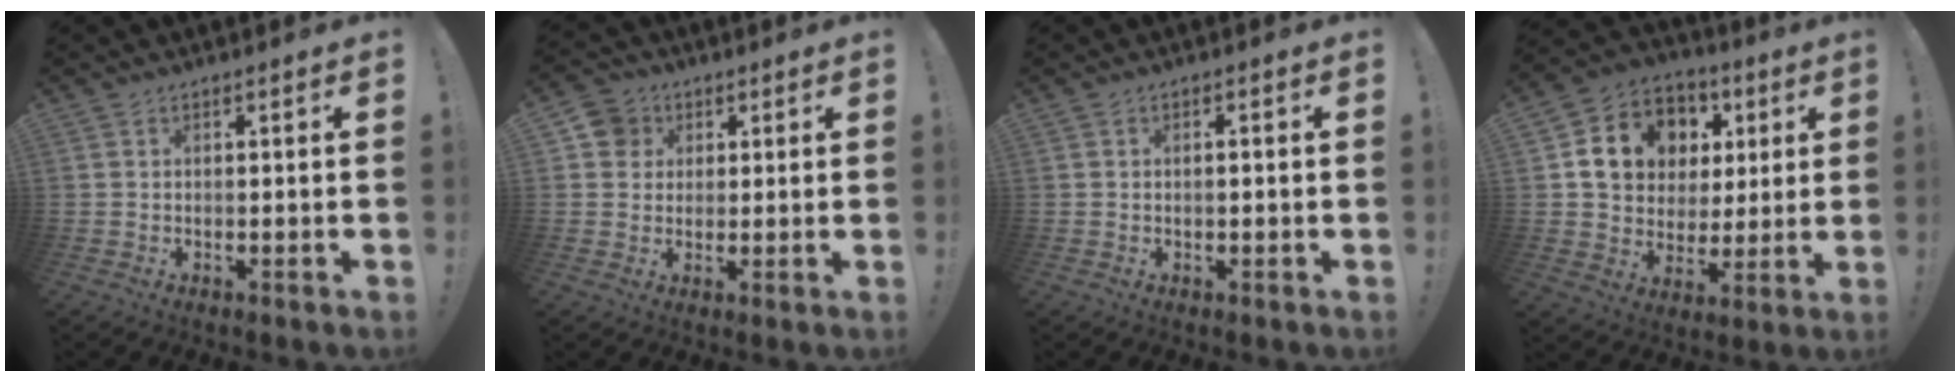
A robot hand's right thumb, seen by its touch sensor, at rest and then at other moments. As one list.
[{"total": 6.4, "force": [2.1, 5.8, 1.6], "torque": [-0.020, -0.005, 0.042]}, {"total": 0.9, "force": [-0.4, 0.2, 0.8], "torque": [-0.014, 0.001, -0.008]}, {"total": 14.1, "force": [4.5, 11.9, 6.2], "torque": [-0.091, -0.013, 0.101]}]